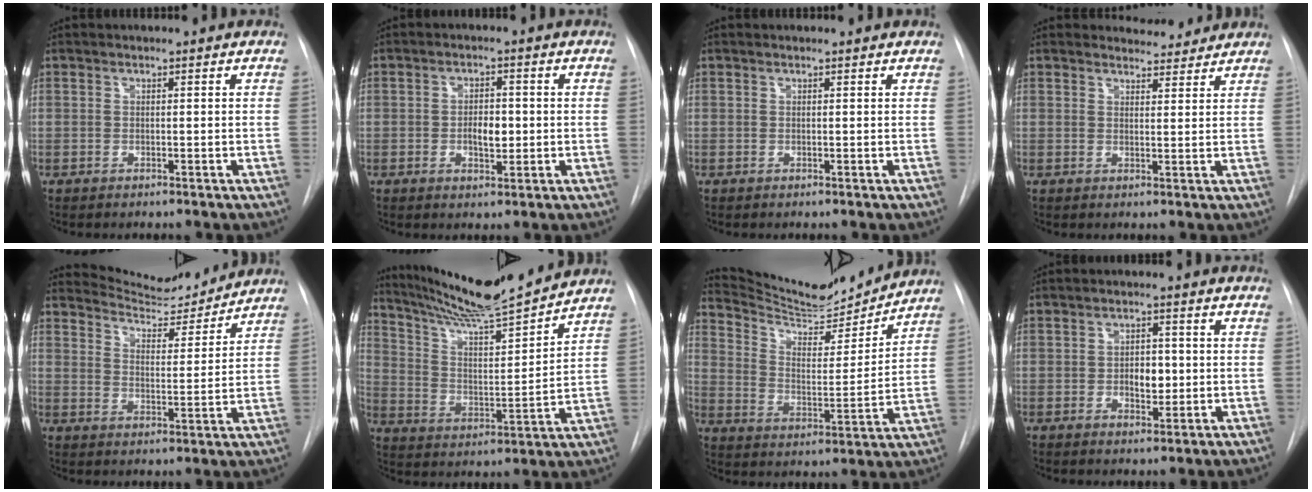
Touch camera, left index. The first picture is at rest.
{"total": 3.8, "force": [-1.5, 1.7, 3.0], "torque": [-0.046, -0.003, -0.018]}
{"total": 0.0}
{"total": 2.9, "force": [2.7, 0.9, -0.3], "torque": [0.004, -0.005, 0.032]}
{"total": 8.9, "force": [8.8, 0.8, 0.3], "torque": [-0.006, -0.014, 0.135]}
{"total": 16.1, "force": [14.6, -0.1, 6.7], "torque": [-0.117, -0.011, 0.244]}
{"total": 14.4, "force": [14.0, 1.5, 3.1], "torque": [-0.060, -0.019, 0.225]}
{"total": 3.9, "force": [-1.5, 2.1, 2.9], "torque": [-0.039, -0.002, -0.016]}